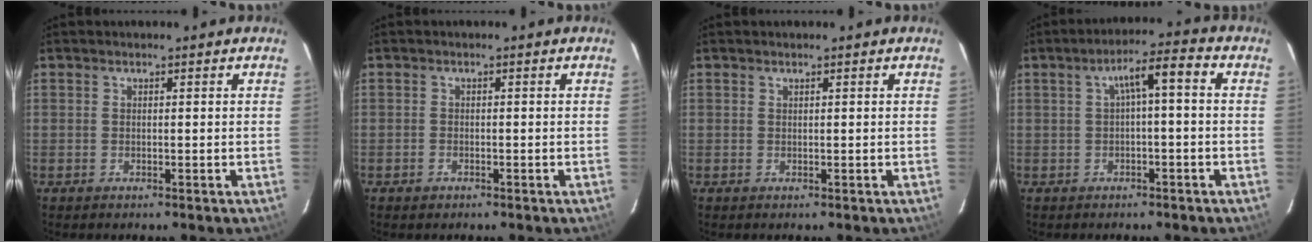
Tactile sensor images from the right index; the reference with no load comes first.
{"total": 1.3, "force": [-0.8, 0.9, 0.3], "torque": [-0.006, 0.001, -0.012]}
{"total": 0.0}
{"total": 5.4, "force": [-0.1, 1.0, 5.3], "torque": [-0.096, 0.020, 0.008]}